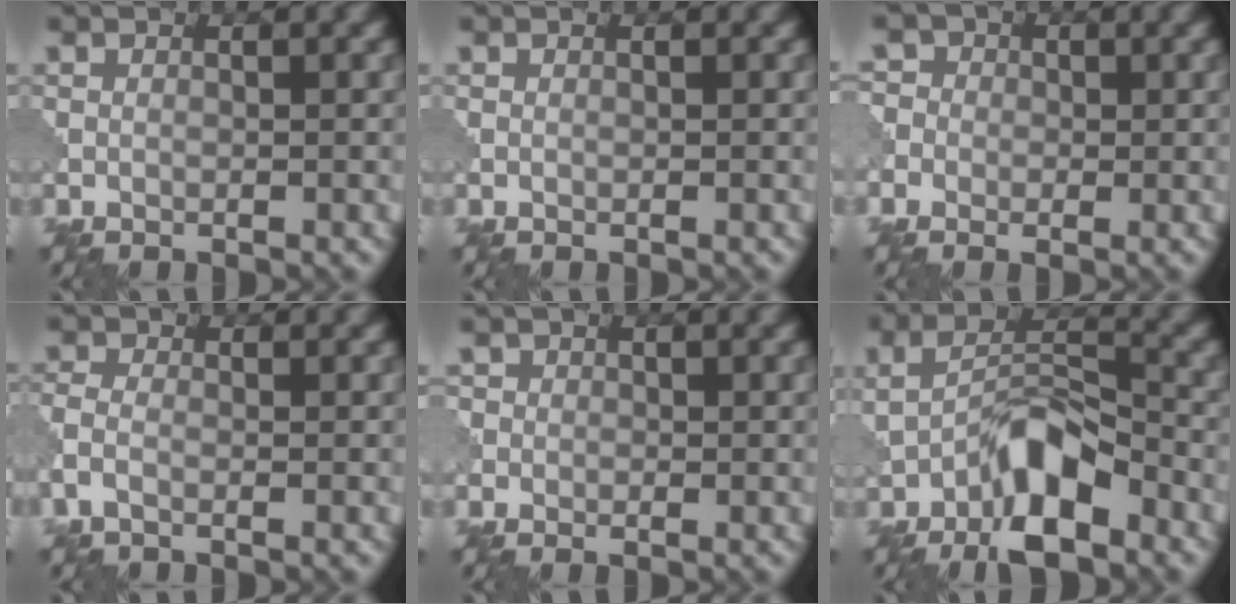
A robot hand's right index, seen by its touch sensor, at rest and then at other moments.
{"total": 0.0}
{"total": 3.6, "force": [0.2, 3.3, 1.4], "torque": [-0.003, 0.021, -0.034]}
{"total": 2.1, "force": [-1.2, 1.1, 1.4], "torque": [-0.036, -0.004, -0.033]}
{"total": 1.9, "force": [0.3, 1.8, 0.5], "torque": [0.008, 0.003, -0.014]}
{"total": 7.6, "force": [-3.6, 3.1, 5.8], "torque": [-0.096, 0.009, -0.071]}